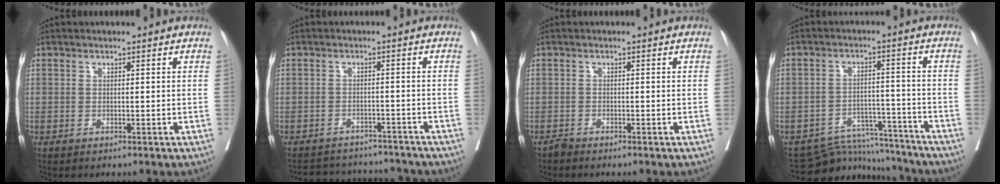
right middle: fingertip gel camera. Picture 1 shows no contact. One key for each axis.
{"total": 10.8, "fx": -10.2, "fy": 2.9, "fz": 1.8, "tx": -0.032, "ty": 0.014, "tz": -0.130}
{"total": 0.8, "fx": -0.8, "fy": 0.1, "fz": 0.0, "tx": -0.001, "ty": -0.002, "tz": -0.017}
{"total": 10.4, "fx": -10.1, "fy": 2.3, "fz": -0.6, "tx": 0.012, "ty": 0.024, "tz": -0.152}